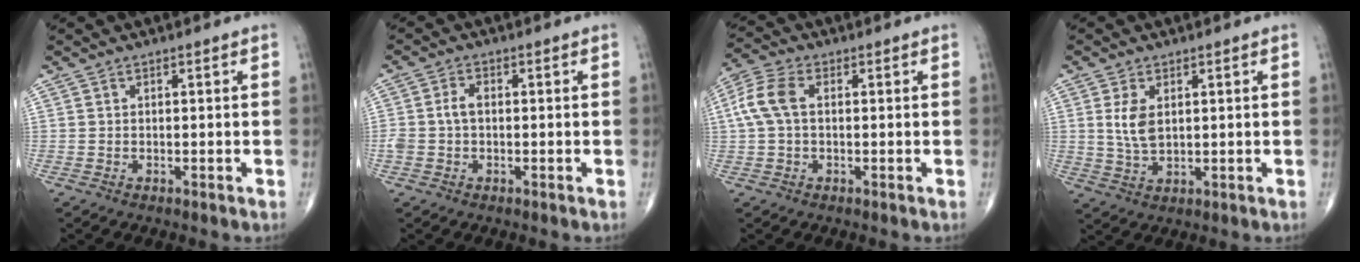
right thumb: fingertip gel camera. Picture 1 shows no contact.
{"total": 3.4, "force": [-0.1, 2.2, 2.6], "torque": [-0.061, 0.012, -0.005]}
{"total": 7.1, "force": [0.8, 4.3, 5.6], "torque": [-0.139, 0.023, 0.013]}
{"total": 5.3, "force": [1.3, 3.0, 4.3], "torque": [-0.081, -0.008, 0.030]}